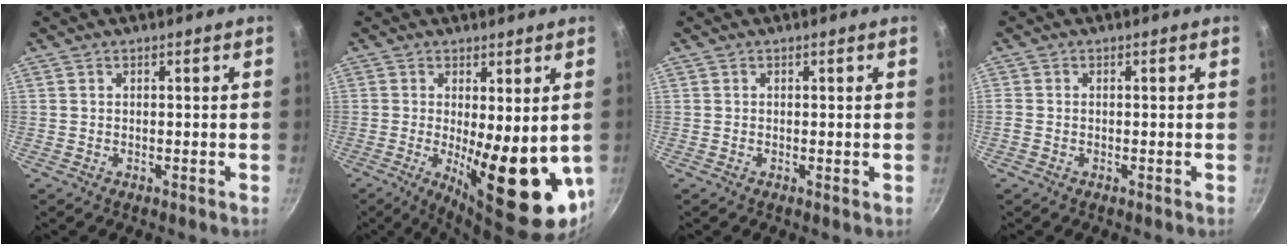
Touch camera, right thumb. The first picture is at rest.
{"total": 16.1, "force": [-1.4, 5.4, 15.1], "torque": [-0.193, -0.028, -0.007]}
{"total": 0.0}
{"total": 1.2, "force": [-0.6, 0.9, 0.5], "torque": [-0.011, 0.001, -0.014]}